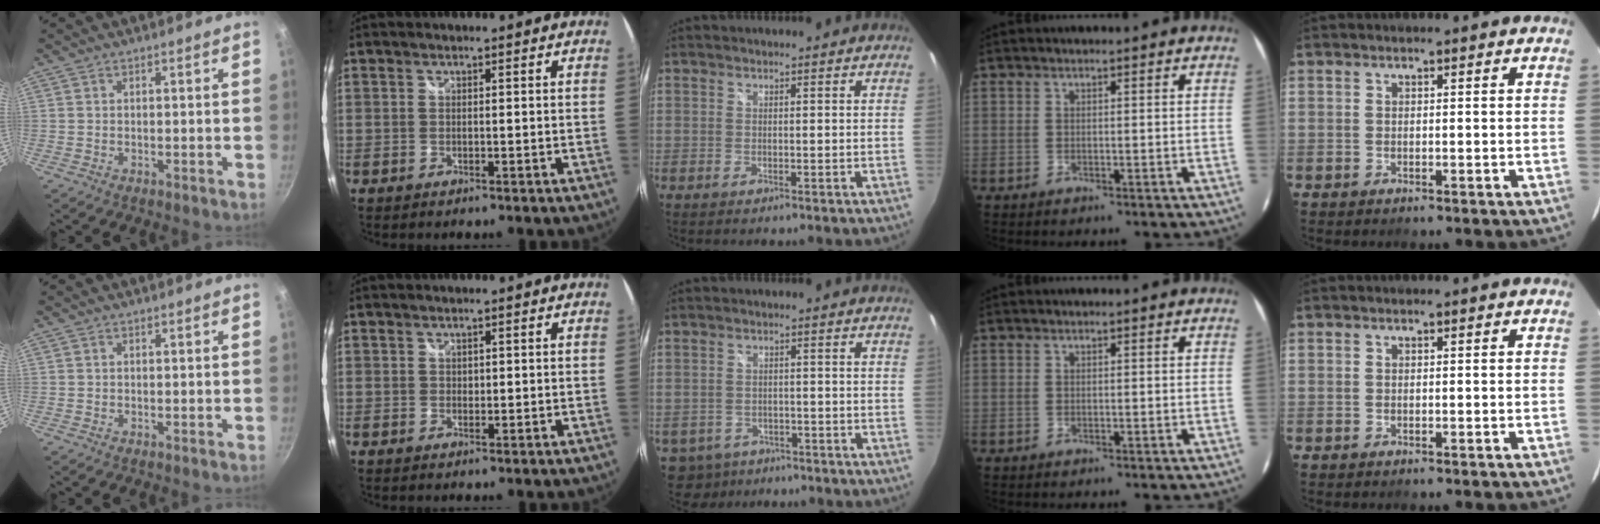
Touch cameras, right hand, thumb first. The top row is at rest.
{"index": {"total": 0.6, "force": [0.2, 0.5, 0.1], "torque": [0.001, 0.001, 0.004]}, "middle": {"total": 7.8, "force": [-4.6, 5.7, 2.8], "torque": [-0.081, -0.014, -0.064]}}